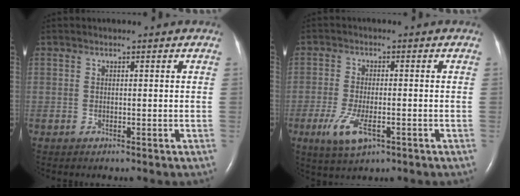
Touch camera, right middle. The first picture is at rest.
{"total": 6.3, "force": [-2.7, 2.0, 5.3], "torque": [-0.114, -0.015, -0.042]}